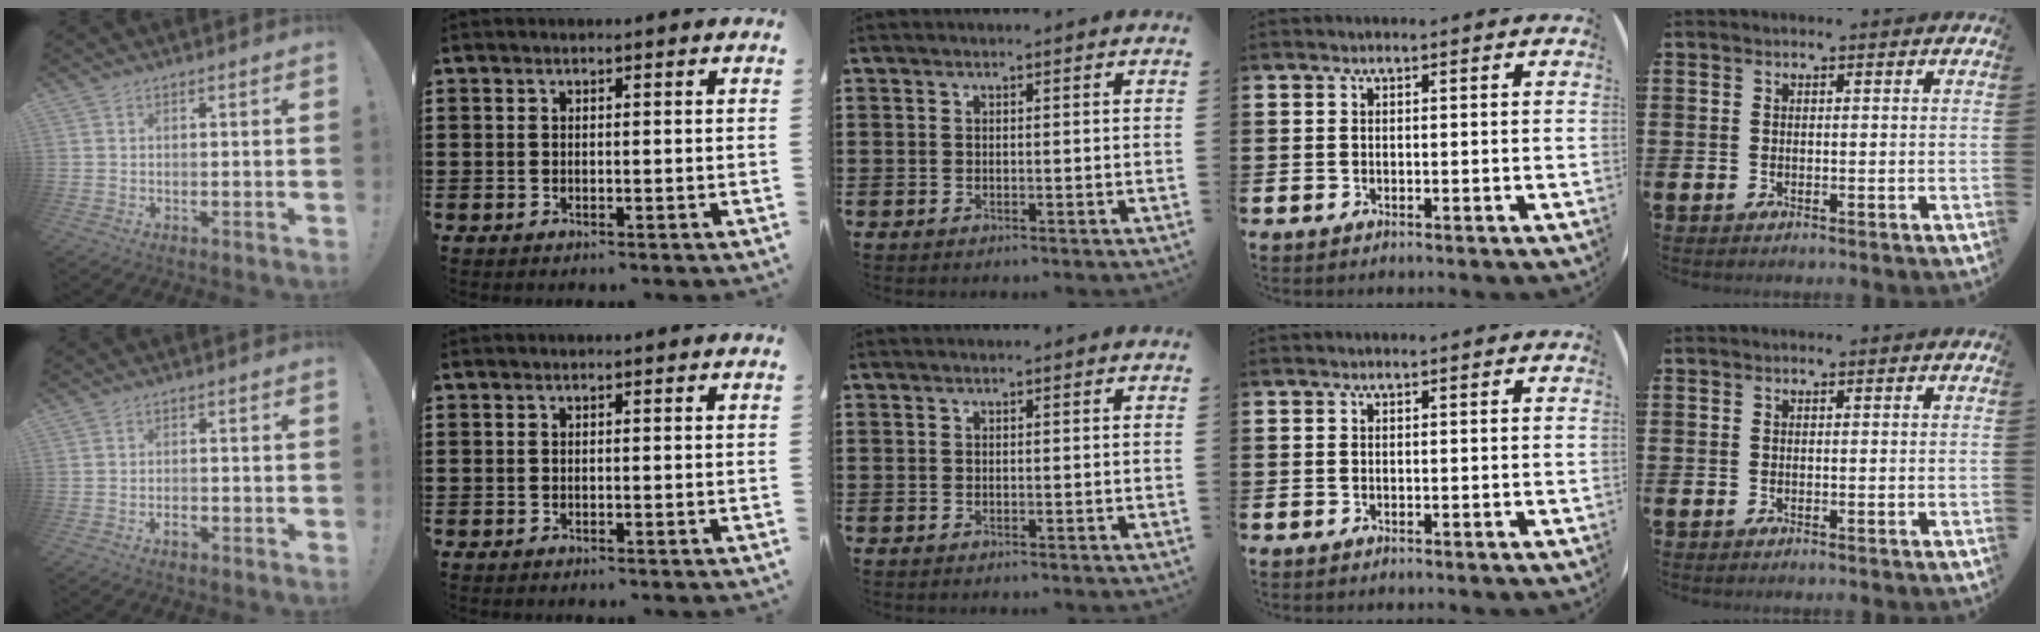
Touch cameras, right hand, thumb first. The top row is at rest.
{"thumb": {"total": 1.7, "force": [-1.3, 0.5, 0.9], "torque": [-0.021, 0.005, -0.022]}}